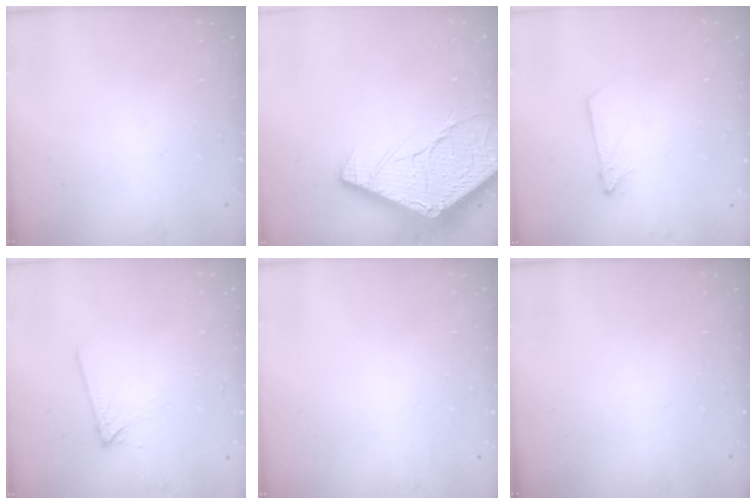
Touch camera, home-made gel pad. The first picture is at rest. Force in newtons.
{"total": 15.4, "press": 15.3, "slide": 1.6}
{"total": 2.8, "press": 2.8, "slide": 0.3}
{"total": 5.0, "press": 5.0, "slide": 0.8}
{"total": 0.0}
{"total": 0.0}